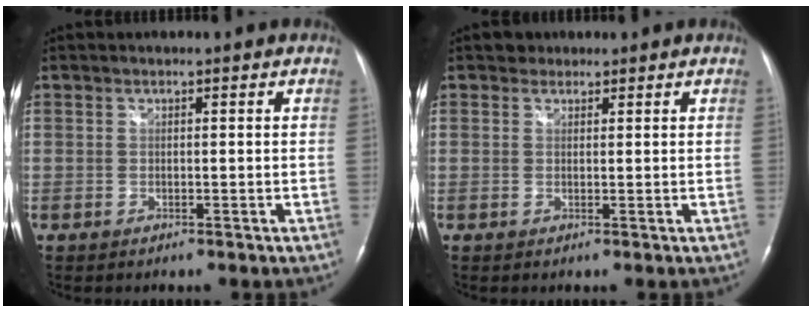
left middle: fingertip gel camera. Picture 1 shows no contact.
{"total": 1.4, "force": [1.0, 1.0, -0.1], "torque": [0.008, 0.005, 0.010]}